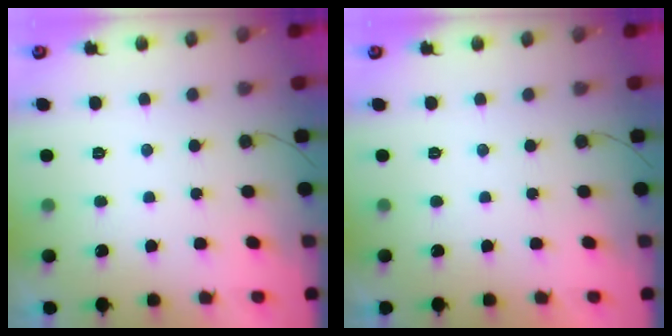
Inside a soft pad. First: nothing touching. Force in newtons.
{"total": 1.8, "press": 1.8, "slide": 0.0}